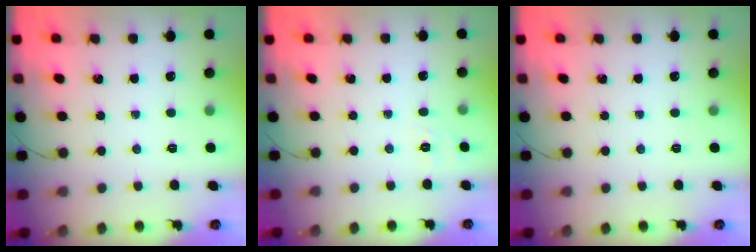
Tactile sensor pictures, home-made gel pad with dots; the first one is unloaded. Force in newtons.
{"total": 6.2, "press": 6.0, "slide": 1.8}
{"total": 0.0}